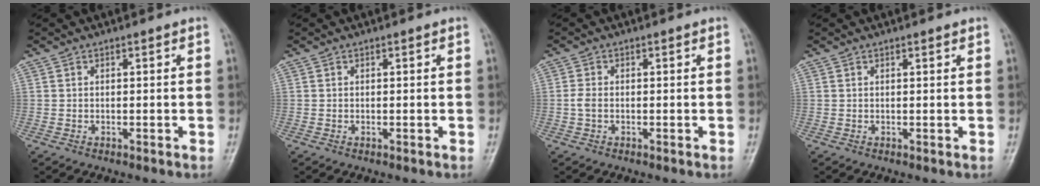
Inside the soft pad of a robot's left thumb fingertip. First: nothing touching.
{"total": 0.0}
{"total": 1.7, "force": [-0.3, 1.1, 1.3], "torque": [-0.026, 0.005, -0.007]}
{"total": 0.6, "force": [0.5, 0.1, 0.4], "torque": [-0.008, -0.003, 0.007]}